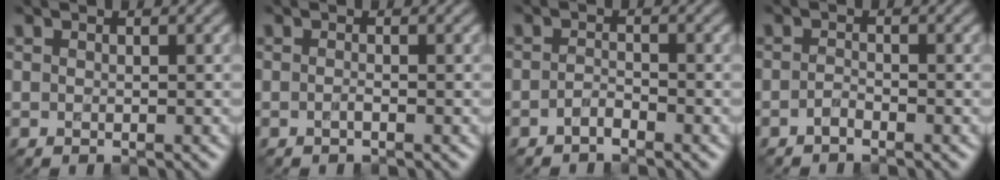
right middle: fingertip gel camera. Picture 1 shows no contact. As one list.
[{"total": 0.6, "force": [-0.3, 0.1, 0.5], "torque": [-0.010, 0.000, -0.007]}, {"total": 1.1, "force": [-0.9, 0.3, 0.6], "torque": [-0.014, 0.003, -0.020]}, {"total": 0.9, "force": [-0.7, 0.2, 0.5], "torque": [-0.011, 0.002, -0.016]}]